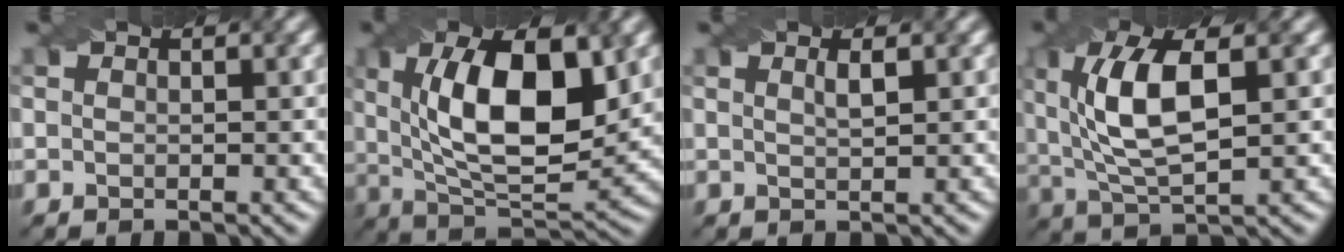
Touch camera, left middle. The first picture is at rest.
{"total": 11.5, "force": [2.3, 4.6, 10.2], "torque": [-0.159, 0.006, 0.046]}
{"total": 0.7, "force": [0.0, 0.2, 0.7], "torque": [-0.008, 0.009, 0.008]}
{"total": 7.6, "force": [1.4, 2.9, 6.9], "torque": [-0.143, 0.009, 0.035]}